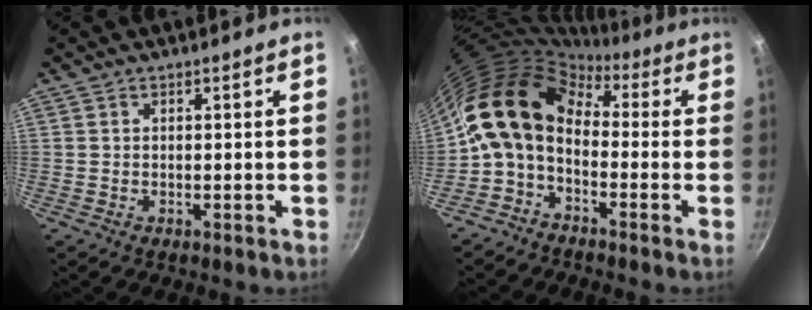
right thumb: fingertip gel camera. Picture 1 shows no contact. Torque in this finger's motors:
{"motor_torque": [1.35, 3.65, 1.44, -1.33, 0.58]}